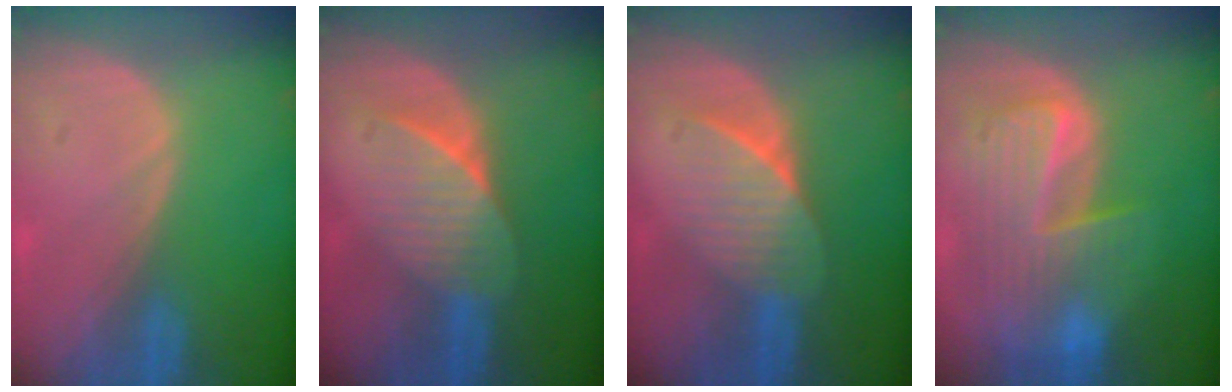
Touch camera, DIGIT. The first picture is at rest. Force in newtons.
{"total": 7.2, "press": 6.4, "slide": 3.3}
{"total": 7.2, "press": 6.4, "slide": 3.3}
{"total": 10.0, "press": 8.7, "slide": 5.0}